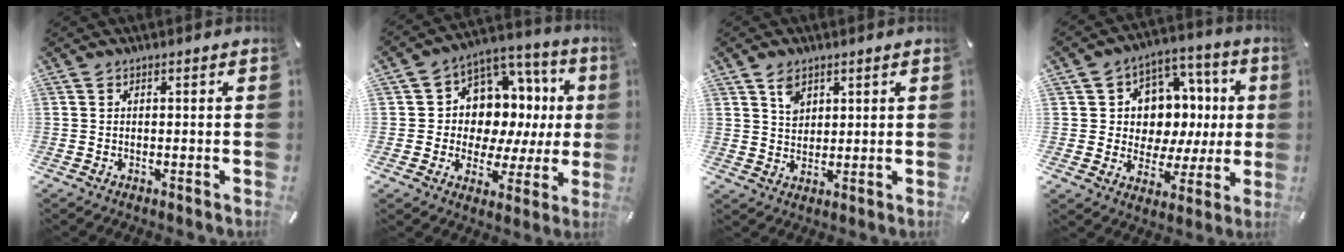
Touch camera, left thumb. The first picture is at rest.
{"total": 10.4, "force": [3.0, 9.2, 3.9], "torque": [-0.061, -0.049, 0.060]}
{"total": 4.6, "force": [2.5, 3.5, 1.5], "torque": [-0.013, -0.005, 0.044]}
{"total": 10.9, "force": [1.5, 10.1, 3.6], "torque": [-0.040, -0.032, 0.037]}